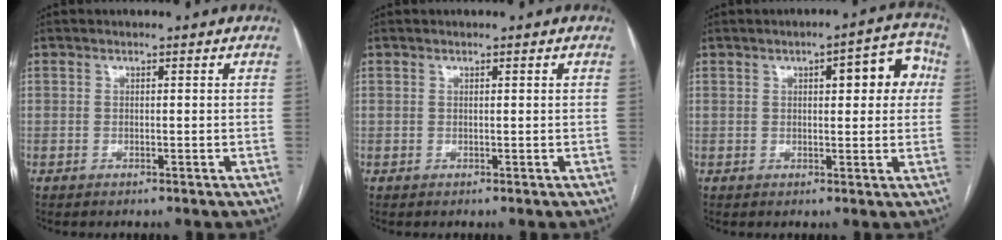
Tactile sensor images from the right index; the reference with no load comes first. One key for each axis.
{"total": 0.0}
{"total": 8.0, "fx": 2.0, "fy": 2.6, "fz": 7.3, "tx": -0.081, "ty": 0.026, "tz": 0.018}